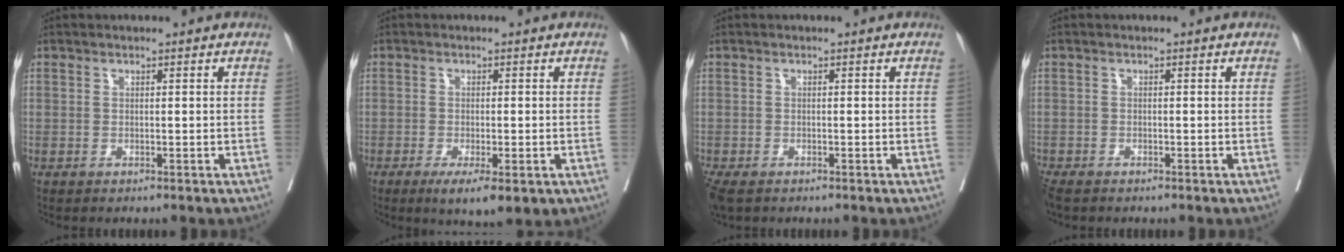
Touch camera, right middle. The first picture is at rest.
{"total": 6.7, "force": [-3.6, 1.8, 5.4], "torque": [-0.071, -0.014, -0.051]}
{"total": 4.8, "force": [-3.1, 2.5, 2.6], "torque": [-0.063, -0.015, -0.054]}
{"total": 2.7, "force": [-2.2, 1.0, 1.1], "torque": [-0.027, -0.010, -0.042]}